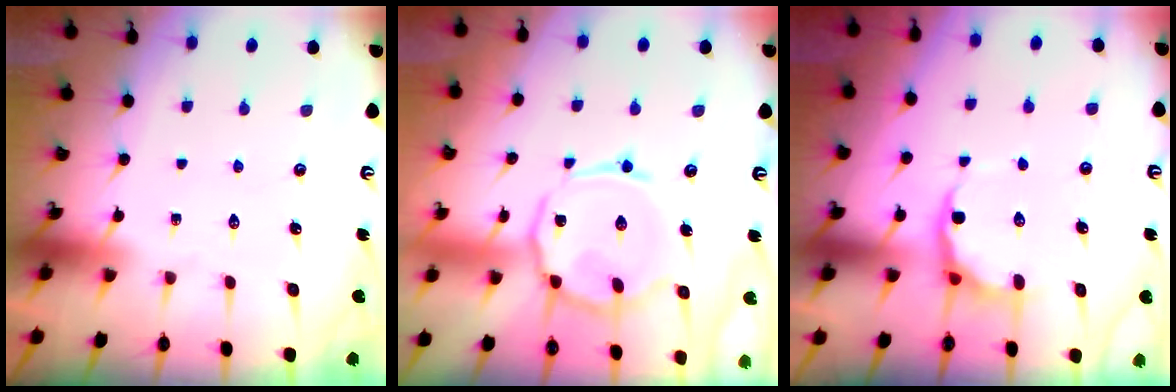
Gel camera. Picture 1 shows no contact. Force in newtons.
{"total": 12.8, "press": 12.7, "slide": 1.1}
{"total": 6.7, "press": 6.2, "slide": 2.5}